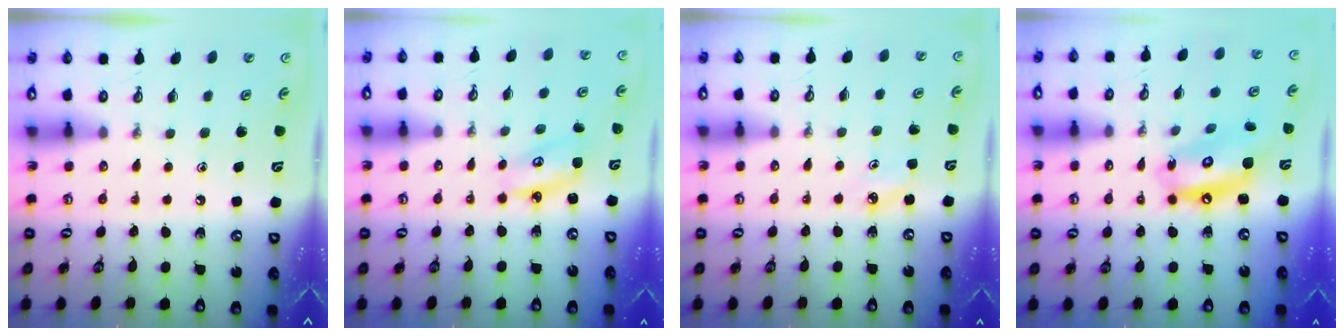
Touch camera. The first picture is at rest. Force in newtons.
{"total": 4.3, "press": 4.3, "slide": 0.4}
{"total": 4.7, "press": 4.6, "slide": 0.4}
{"total": 13.6, "press": 13.6, "slide": 1.4}